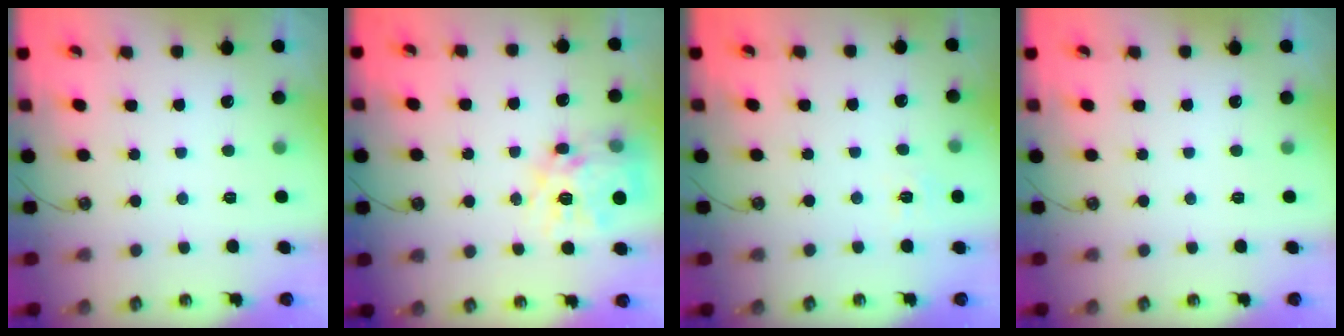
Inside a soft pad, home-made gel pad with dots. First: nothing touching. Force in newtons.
{"total": 15.4, "press": 15.3, "slide": 1.3}
{"total": 6.1, "press": 6.1, "slide": 0.6}
{"total": 0.0}